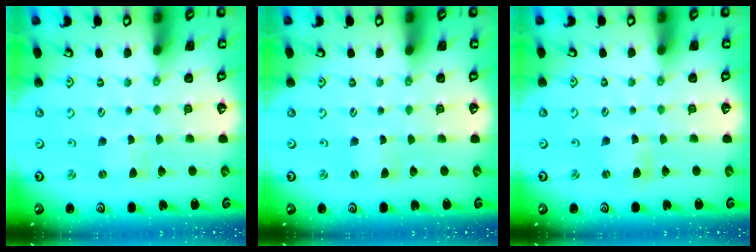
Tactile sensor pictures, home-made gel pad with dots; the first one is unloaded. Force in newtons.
{"total": 0.0}
{"total": 1.6, "press": 1.6, "slide": 0.3}